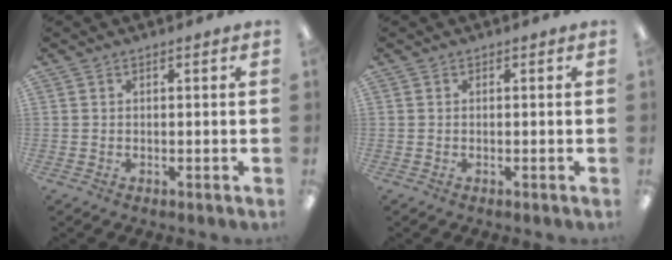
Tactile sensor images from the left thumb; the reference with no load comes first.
{"total": 0.0}